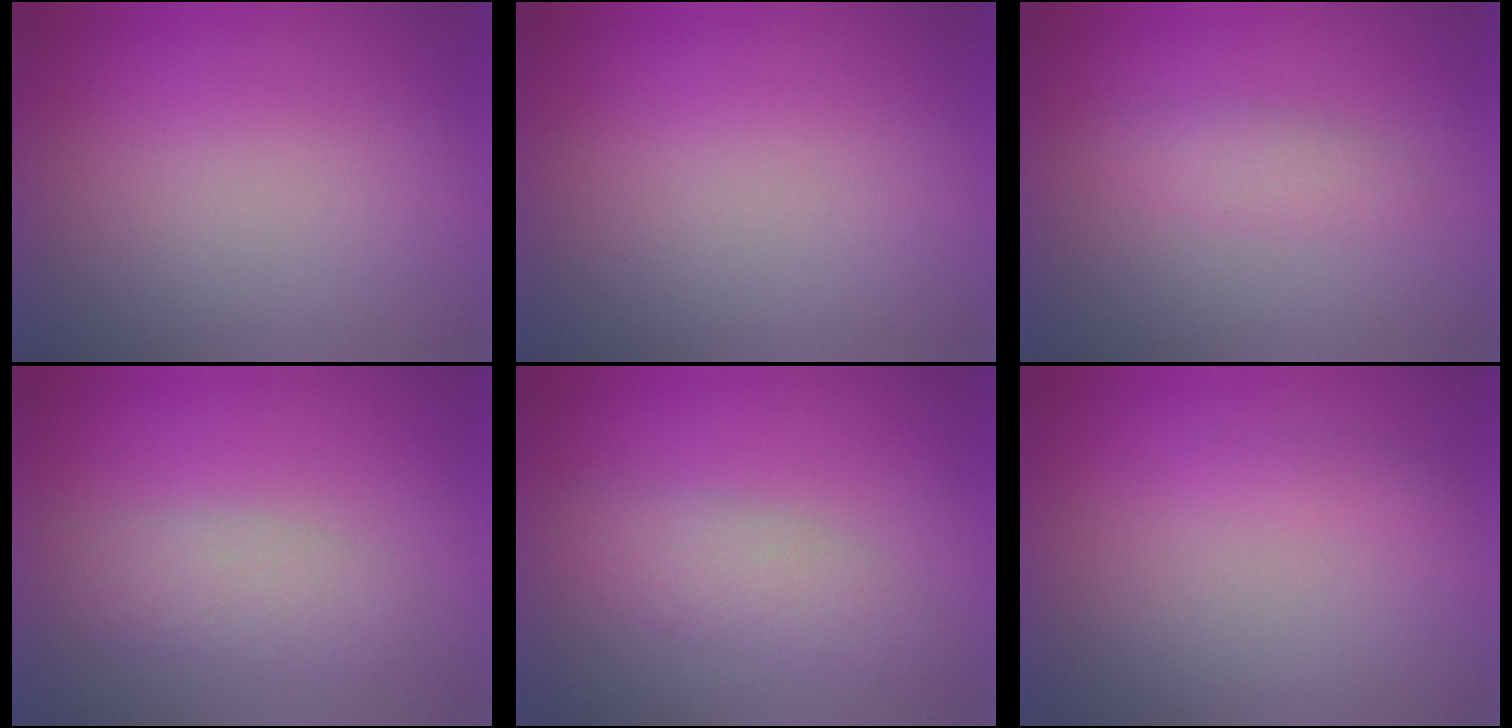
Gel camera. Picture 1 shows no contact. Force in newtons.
{"total": 0.0}
{"total": 2.3}
{"total": 3.5}
{"total": 2.8}
{"total": 1.2}